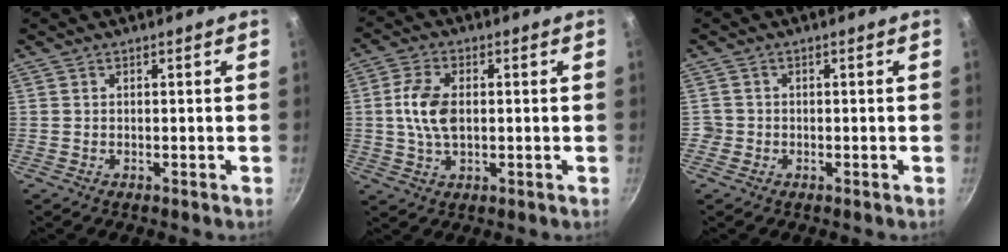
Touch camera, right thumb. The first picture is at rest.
{"total": 8.1, "force": [0.4, 4.7, 6.5], "torque": [-0.126, 0.009, 0.004]}
{"total": 1.6, "force": [-0.6, 1.5, 0.2], "torque": [0.004, 0.008, -0.009]}